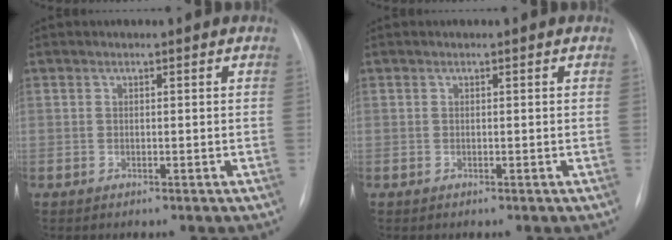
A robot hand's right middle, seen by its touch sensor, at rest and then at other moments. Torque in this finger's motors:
{"motor_torque": [0.04, -0.13, 0.02, 0.00]}